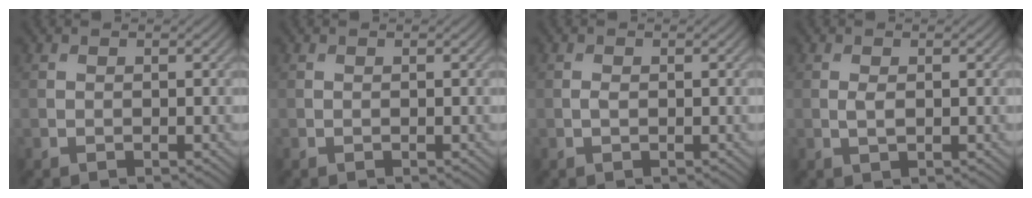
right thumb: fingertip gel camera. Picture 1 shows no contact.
{"total": 0.0}
{"total": 0.6, "force": [0.0, 0.3, 0.5], "torque": [-0.012, -0.001, 0.000]}
{"total": 1.2, "force": [0.1, 0.5, 1.1], "torque": [-0.028, -0.002, 0.002]}